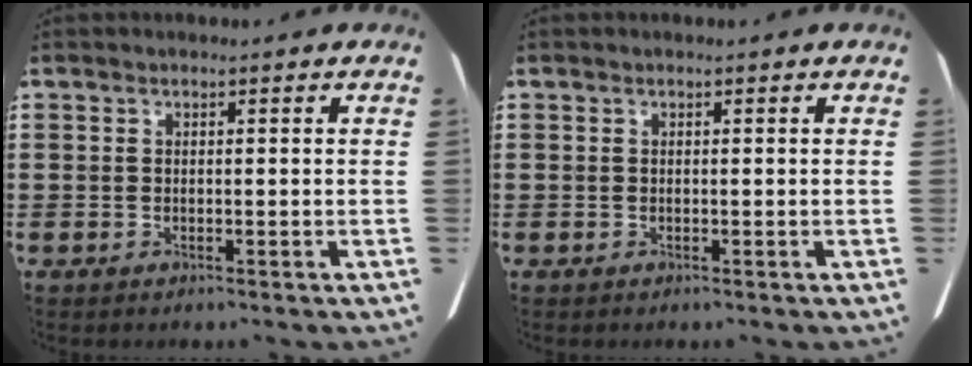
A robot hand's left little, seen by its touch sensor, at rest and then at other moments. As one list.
[{"total": 0.0}]